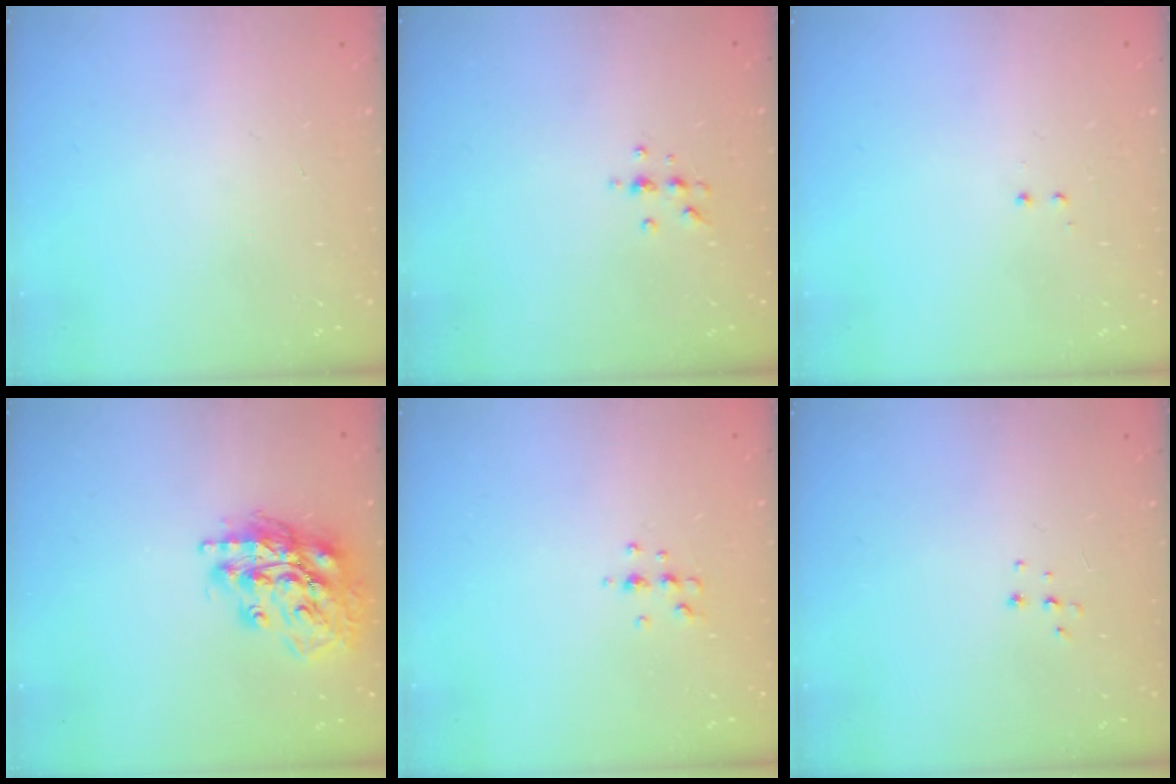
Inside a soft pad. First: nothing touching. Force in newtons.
{"total": 4.0, "press": 3.8, "slide": 1.2}
{"total": 0.5, "press": 0.5, "slide": 0.3}
{"total": 17.0, "press": 16.9, "slide": 2.3}
{"total": 5.2, "press": 5.0, "slide": 1.1}
{"total": 3.8, "press": 3.8, "slide": 0.3}